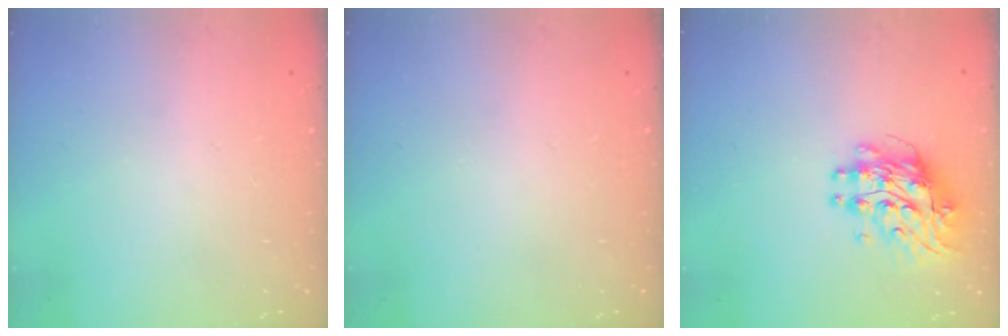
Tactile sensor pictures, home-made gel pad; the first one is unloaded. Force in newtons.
{"total": 0.0}
{"total": 9.8, "press": 9.7, "slide": 0.8}